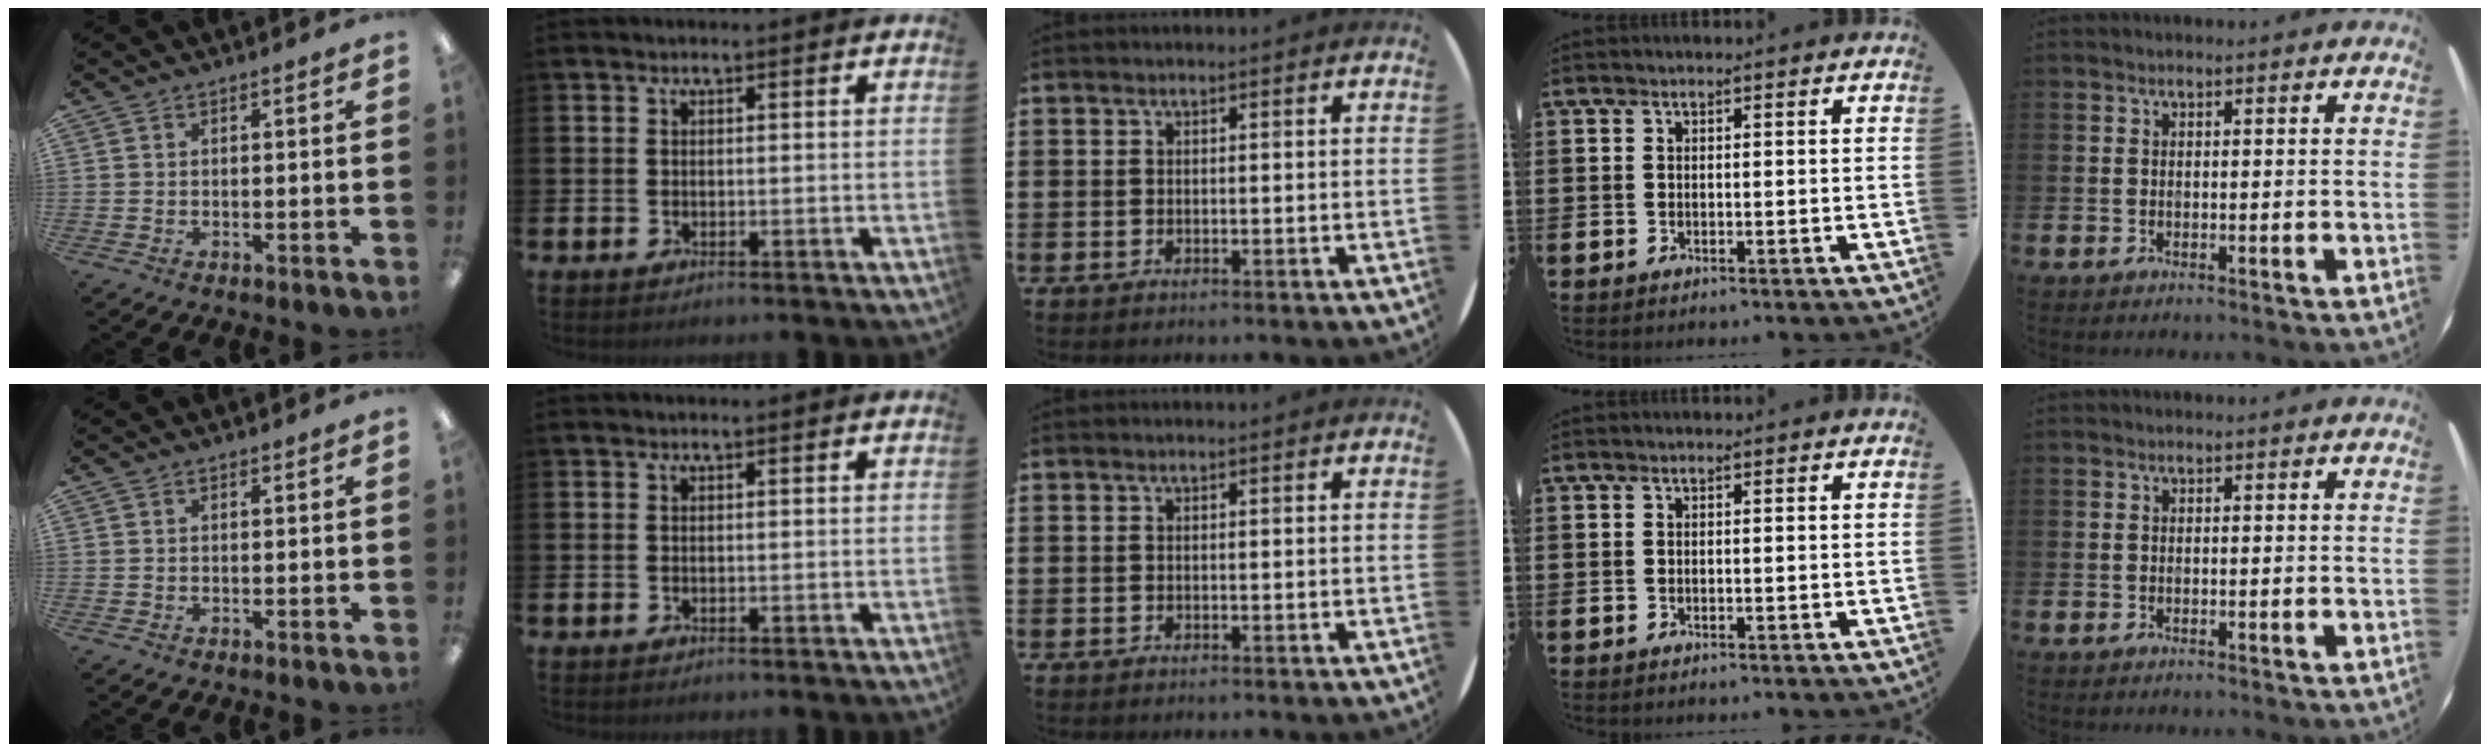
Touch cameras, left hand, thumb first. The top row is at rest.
{}